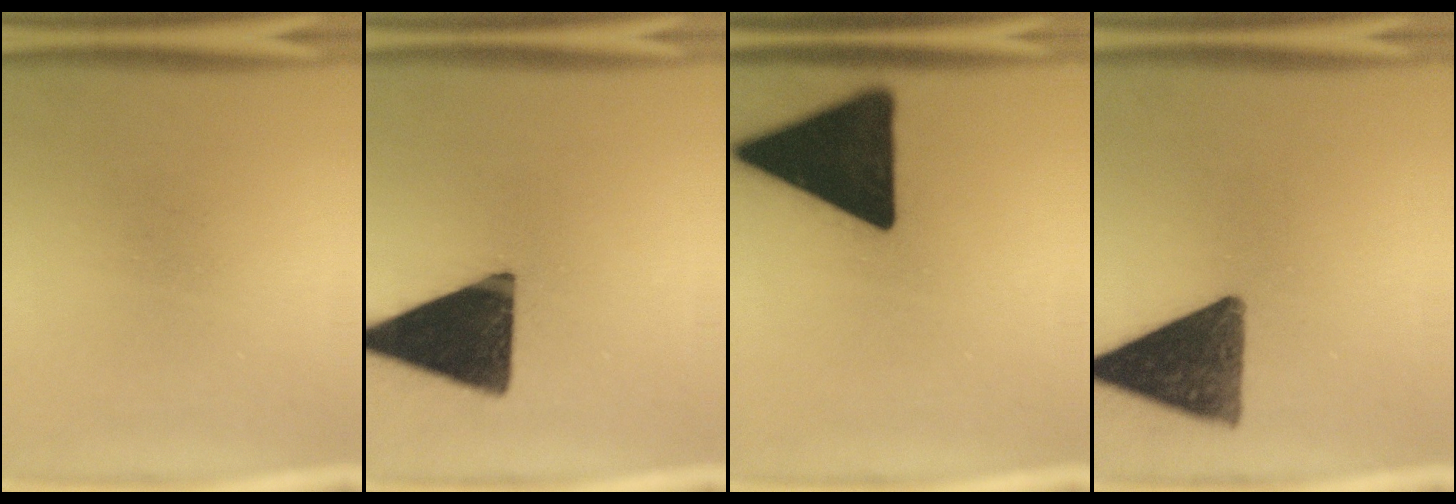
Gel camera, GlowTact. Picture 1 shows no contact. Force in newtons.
{"total": 17.1}
{"total": 19.8}
{"total": 12.4}